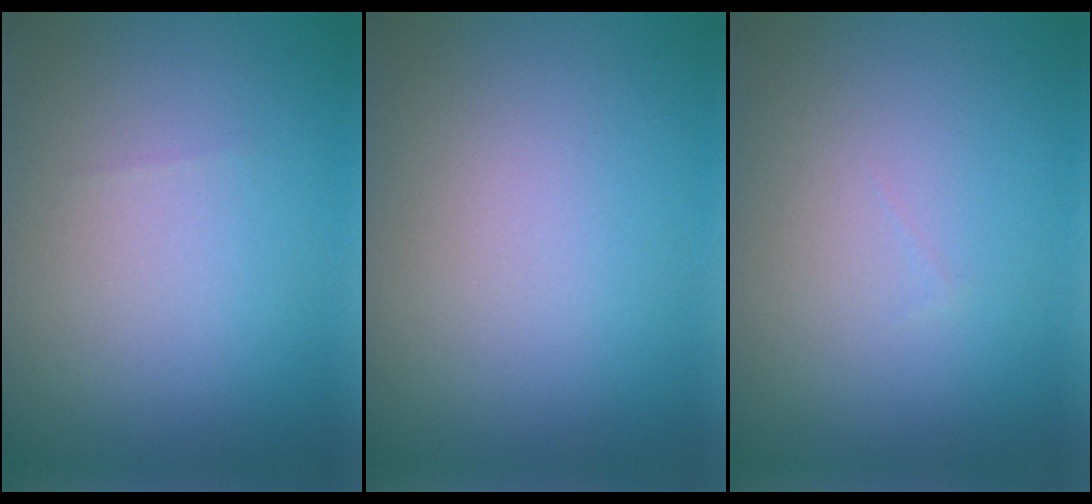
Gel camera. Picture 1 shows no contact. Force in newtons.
{"total": 0.0}
{"total": 0.0}